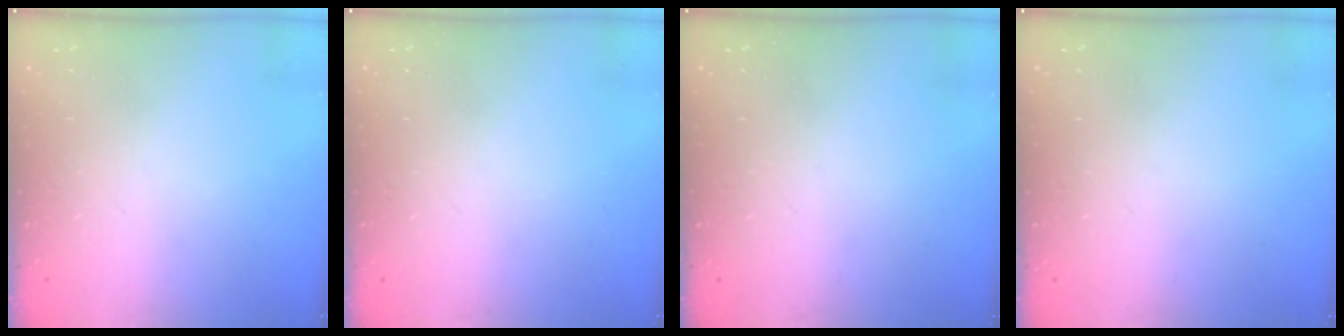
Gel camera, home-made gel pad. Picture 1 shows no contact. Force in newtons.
{"total": 0.0}
{"total": 0.0}
{"total": 0.0}